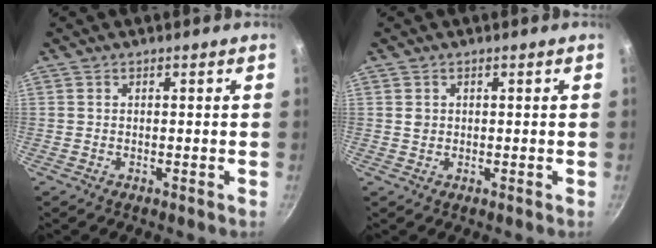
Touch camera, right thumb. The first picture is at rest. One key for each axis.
{"total": 1.1, "fx": 0.1, "fy": 1.0, "fz": 0.5, "tx": -0.005, "ty": 0.002, "tz": 0.002}